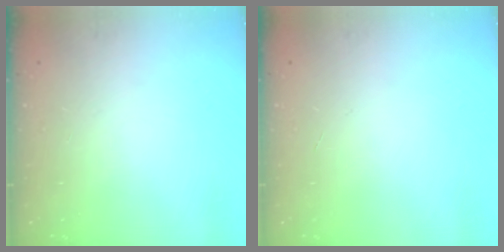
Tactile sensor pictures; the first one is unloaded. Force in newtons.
{"total": 0.0}